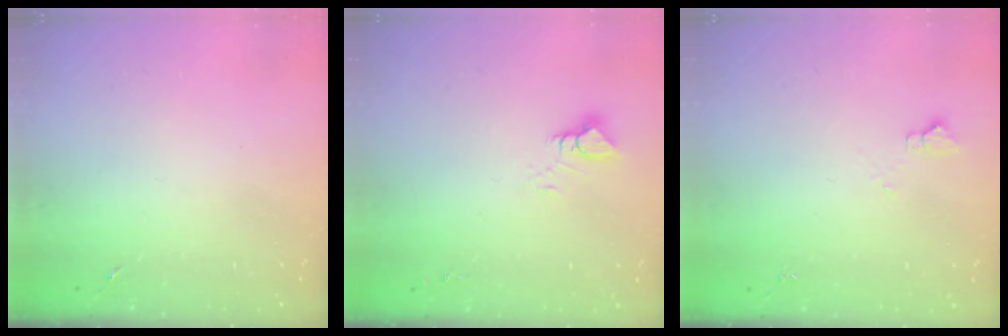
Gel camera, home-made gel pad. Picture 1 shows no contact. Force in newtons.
{"total": 4.5, "press": 4.5, "slide": 0.2}
{"total": 3.5, "press": 3.5, "slide": 0.4}